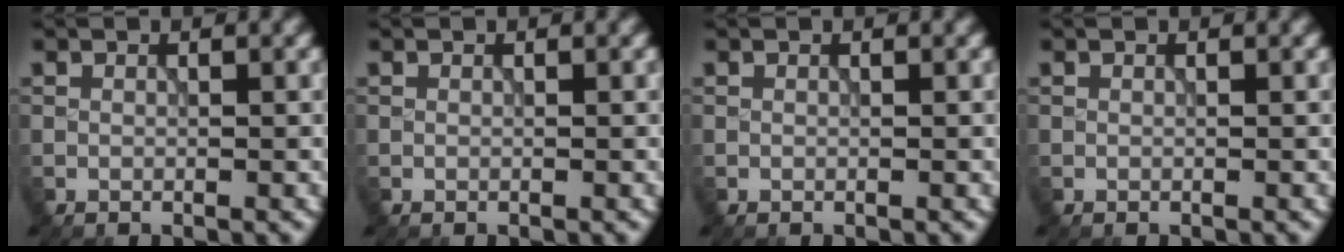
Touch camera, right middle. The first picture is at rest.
{"total": 0.0}
{"total": 0.0}
{"total": 0.0}